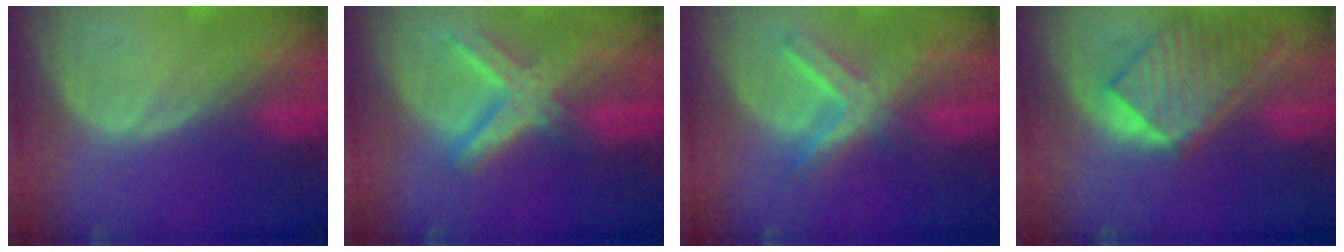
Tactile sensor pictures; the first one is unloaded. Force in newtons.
{"total": 8.2, "press": 7.0, "slide": 4.3}
{"total": 7.6, "press": 6.5, "slide": 3.8}
{"total": 8.8, "press": 7.9, "slide": 4.0}